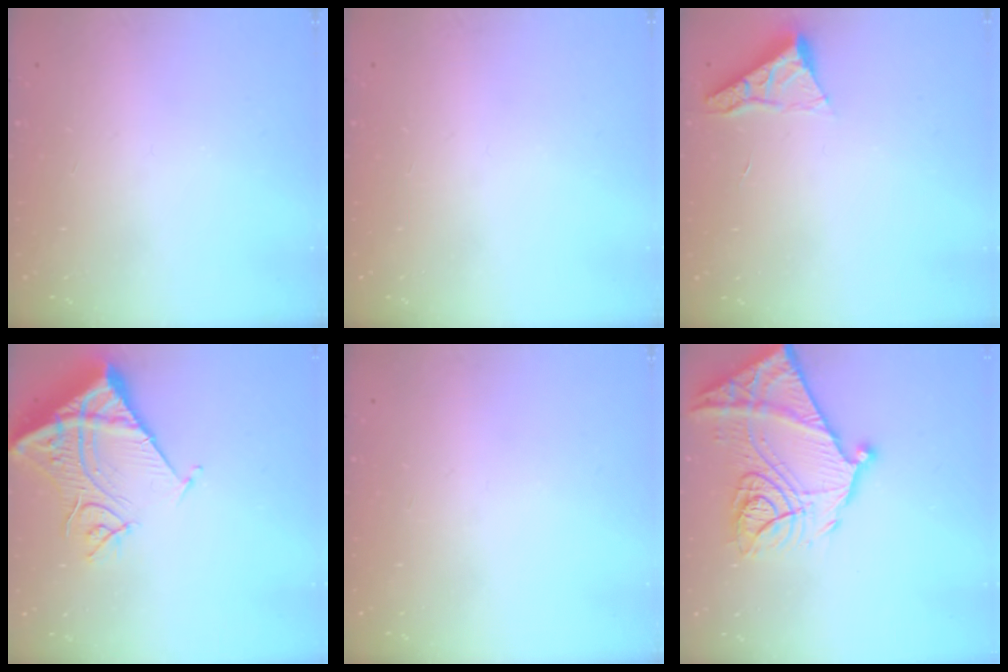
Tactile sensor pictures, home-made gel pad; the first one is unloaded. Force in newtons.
{"total": 0.0}
{"total": 5.3, "press": 5.3, "slide": 0.5}
{"total": 13.5, "press": 13.4, "slide": 1.8}
{"total": 0.0}
{"total": 25.4, "press": 25.3, "slide": 2.5}